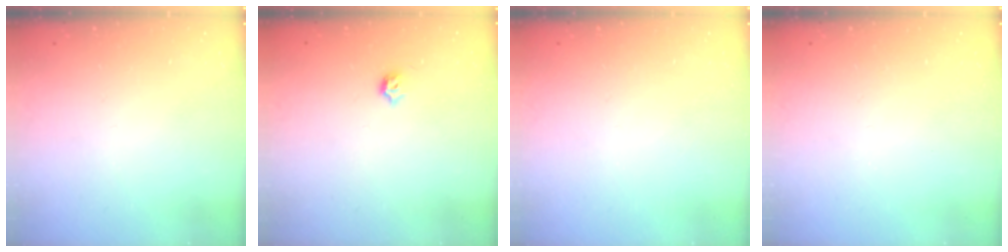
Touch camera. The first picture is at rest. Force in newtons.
{"total": 3.4, "press": 3.3, "slide": 0.5}
{"total": 0.0}
{"total": 0.0}